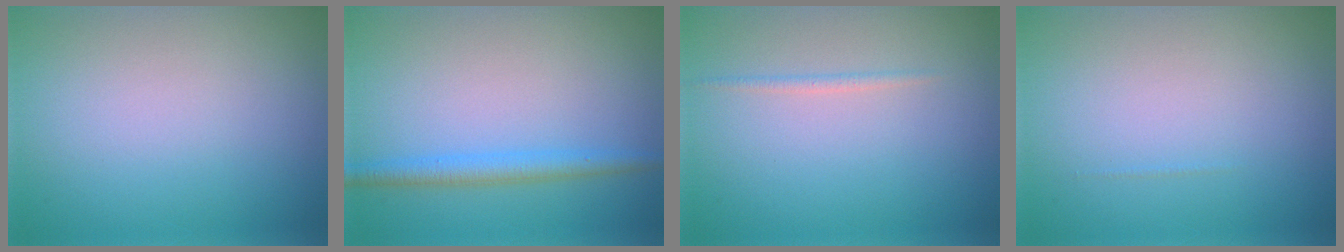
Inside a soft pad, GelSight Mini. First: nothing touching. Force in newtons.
{"total": 2.4, "press": 2.4, "slide": 0.2}
{"total": 0.8, "press": 0.7, "slide": 0.1}
{"total": 0.0}